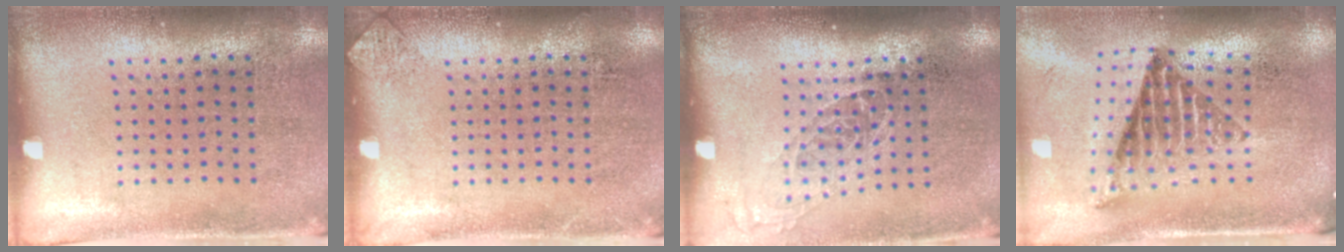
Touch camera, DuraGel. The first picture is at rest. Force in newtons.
{"total": 0.6, "press": 0.6, "slide": 0.2}
{"total": 1.2, "press": 1.0, "slide": 0.7}
{"total": 1.6, "press": 1.3, "slide": 1.0}